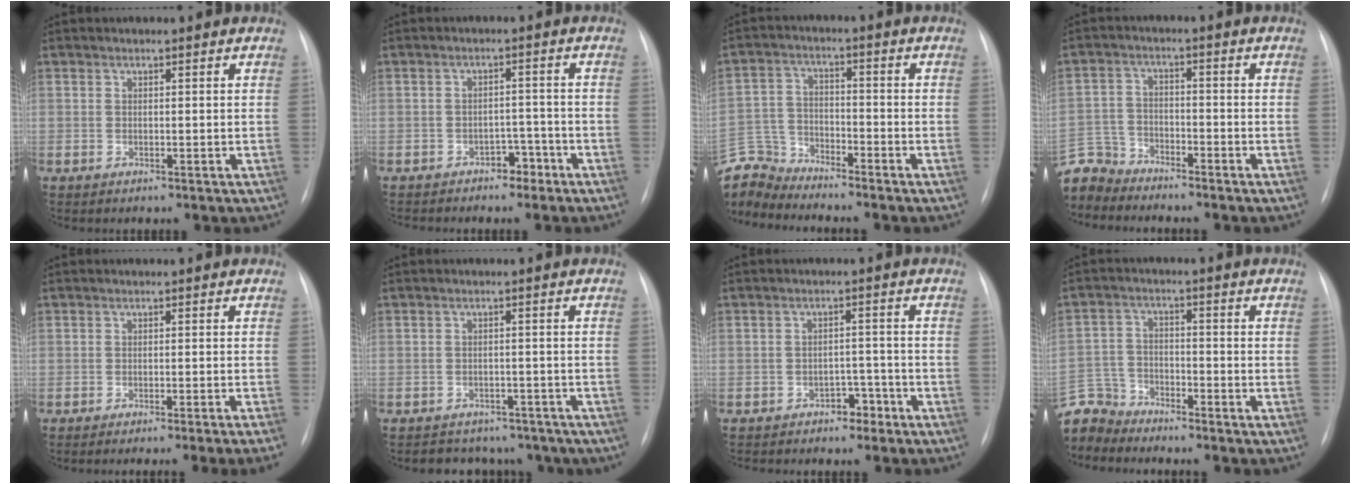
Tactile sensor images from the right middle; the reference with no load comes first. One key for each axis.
{"total": 4.1, "fx": -3.1, "fy": 2.2, "fz": 1.5, "tx": -0.019, "ty": 0.015, "tz": -0.039}
{"total": 8.3, "fx": -8.3, "fy": 0.7, "fz": -0.6, "tx": 0.006, "ty": 0.014, "tz": -0.165}
{"total": 7.4, "fx": -7.1, "fy": 2.0, "fz": -0.5, "tx": 0.009, "ty": 0.007, "tz": -0.144}
{"total": 8.6, "fx": -7.2, "fy": -2.0, "fz": 4.2, "tx": -0.017, "ty": -0.015, "tz": -0.094}
{"total": 10.1, "fx": -8.4, "fy": 5.2, "fz": 1.8, "tx": -0.020, "ty": 0.017, "tz": -0.091}
{"total": 4.4, "fx": -3.4, "fy": 2.4, "fz": 1.5, "tx": -0.020, "ty": 0.016, "tz": -0.046}
{"total": 8.4, "fx": -8.0, "fy": 2.4, "fz": -0.3, "tx": -0.001, "ty": 0.011, "tz": -0.161}